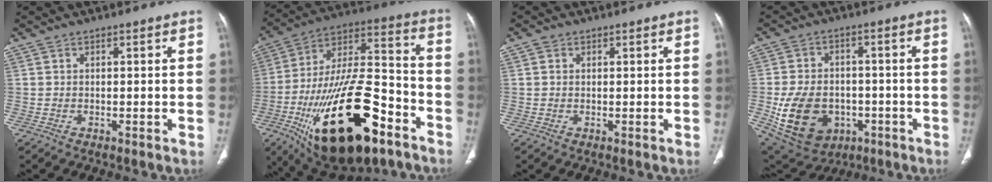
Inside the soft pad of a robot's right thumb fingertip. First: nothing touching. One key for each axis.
{"total": 32.4, "fx": -15.0, "fy": 13.8, "fz": 25.2, "tx": -0.443, "ty": 0.060, "tz": -0.237}
{"total": 1.1, "fx": 0.4, "fy": 0.9, "fz": 0.4, "tx": -0.002, "ty": 0.001, "tz": 0.006}
{"total": 16.4, "fx": -4.2, "fy": 12.2, "fz": 10.2, "tx": -0.175, "ty": 0.013, "tz": -0.046}